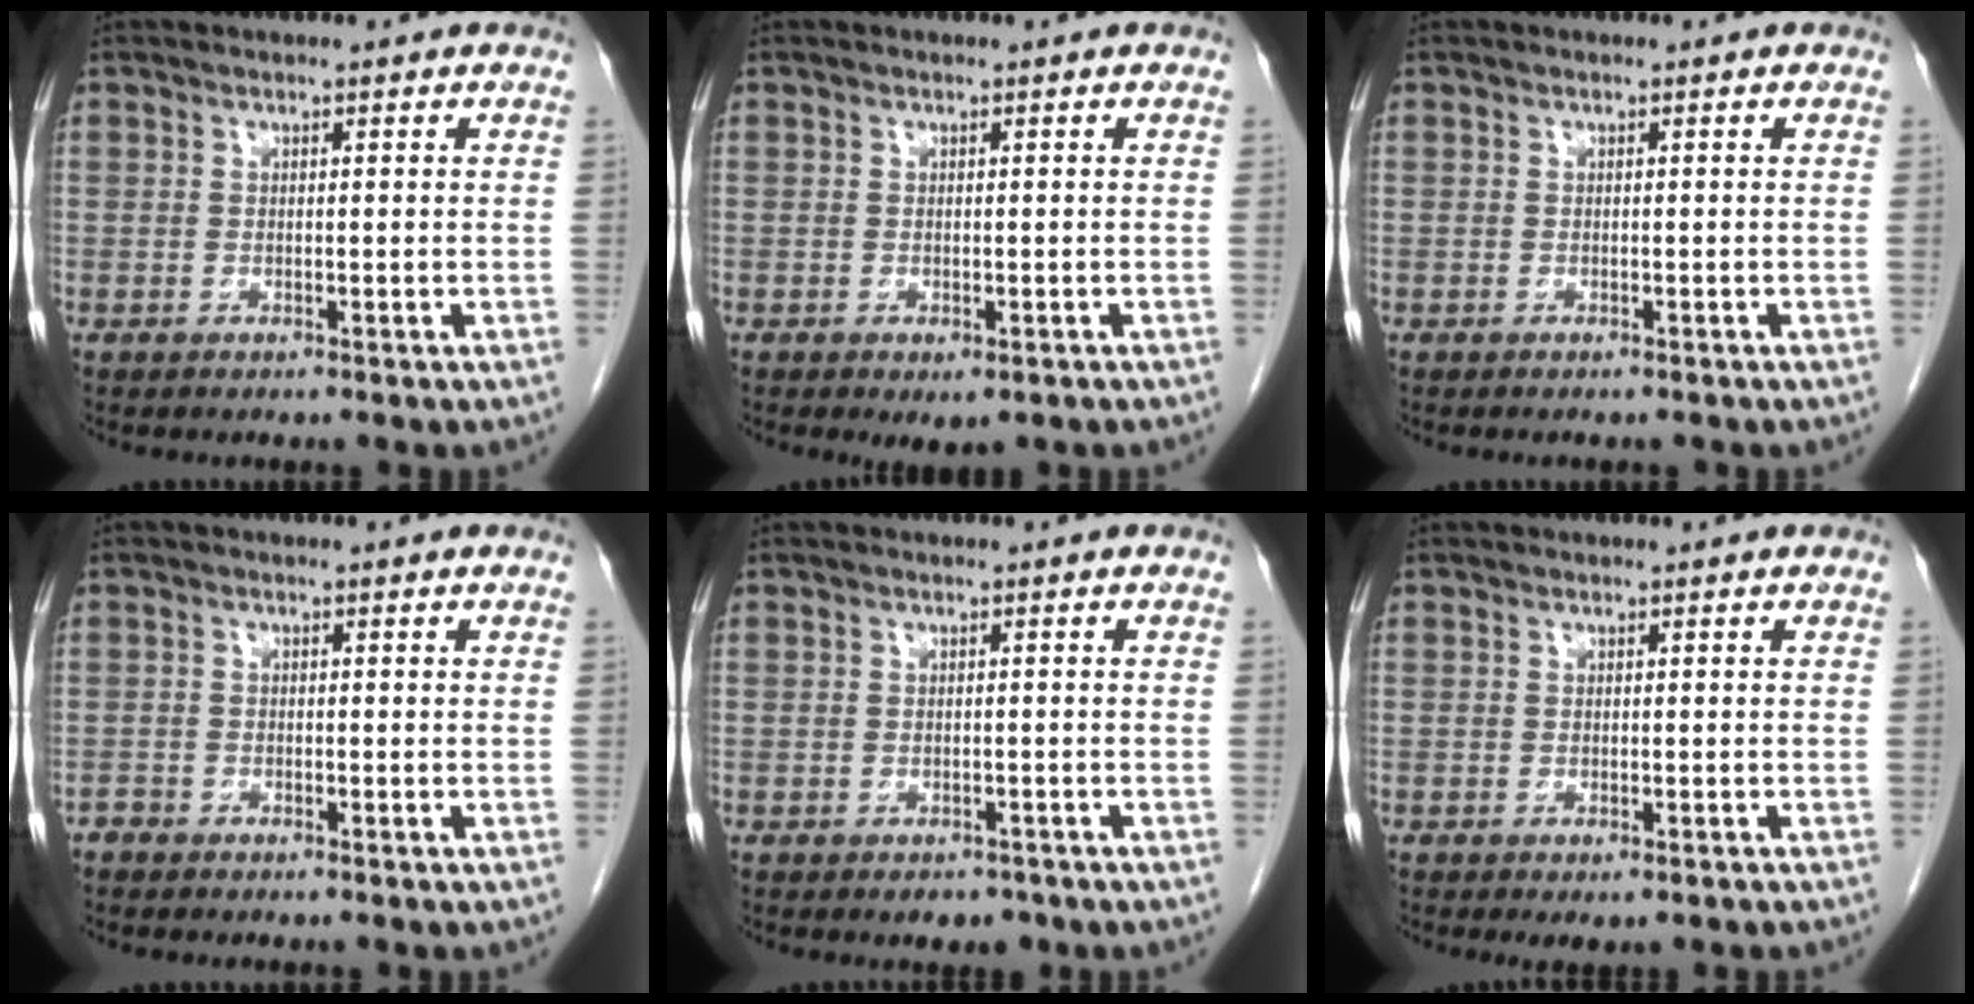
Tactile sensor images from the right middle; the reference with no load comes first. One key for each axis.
{"total": 2.2, "fx": -1.2, "fy": 1.1, "fz": 1.5, "tx": -0.014, "ty": -0.004, "tz": -0.008}
{"total": 1.2, "fx": -1.1, "fy": 0.3, "fz": 0.2, "tx": -0.008, "ty": -0.002, "tz": -0.015}
{"total": 1.0, "fx": -0.9, "fy": 0.4, "fz": 0.0, "tx": -0.001, "ty": 0.001, "tz": -0.020}
{"total": 2.3, "fx": -1.7, "fy": 1.2, "fz": 0.8, "tx": -0.007, "ty": 0.002, "tz": -0.016}
{"total": 2.0, "fx": -1.4, "fy": 0.8, "fz": 1.2, "tx": -0.012, "ty": -0.004, "tz": -0.014}